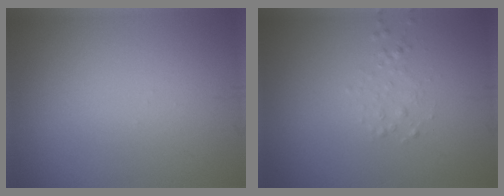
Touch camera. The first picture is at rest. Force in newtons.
{"total": 0.9, "press": 0.9, "slide": 0.0}